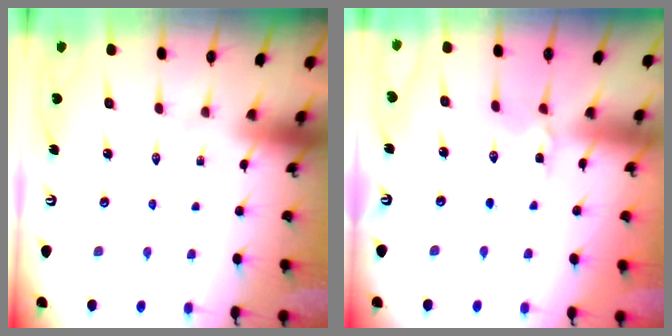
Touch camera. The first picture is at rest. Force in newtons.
{"total": 2.8, "press": 2.8, "slide": 0.3}